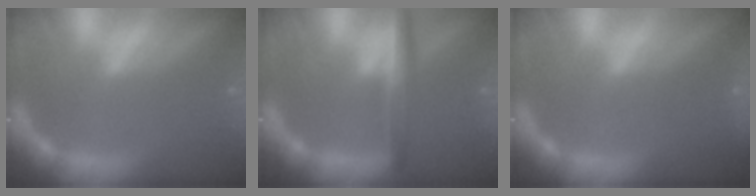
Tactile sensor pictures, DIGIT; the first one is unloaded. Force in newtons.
{"total": 4.0}
{"total": 2.4}